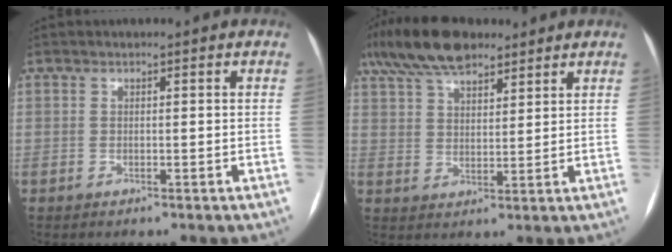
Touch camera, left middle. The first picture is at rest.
{"total": 12.6, "force": [9.5, 4.5, 6.9], "torque": [-0.142, 0.038, 0.172]}